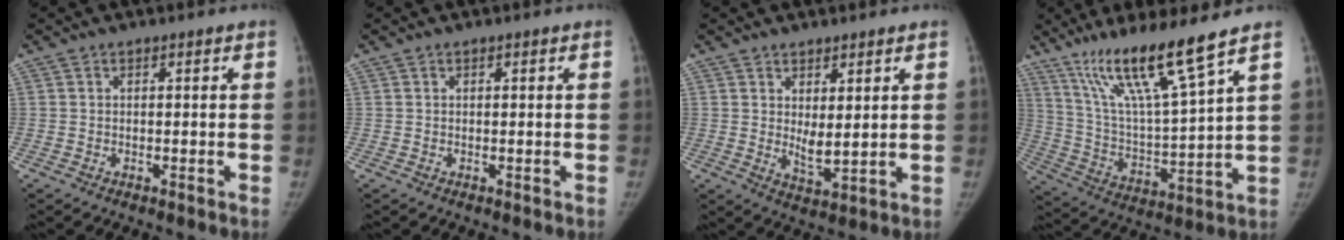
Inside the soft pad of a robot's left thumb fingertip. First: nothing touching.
{"total": 0.0}
{"total": 4.7, "force": [1.4, 1.8, 4.2], "torque": [-0.064, -0.023, 0.032]}
{"total": 16.1, "force": [11.0, 0.4, 11.7], "torque": [-0.205, -0.060, 0.210]}